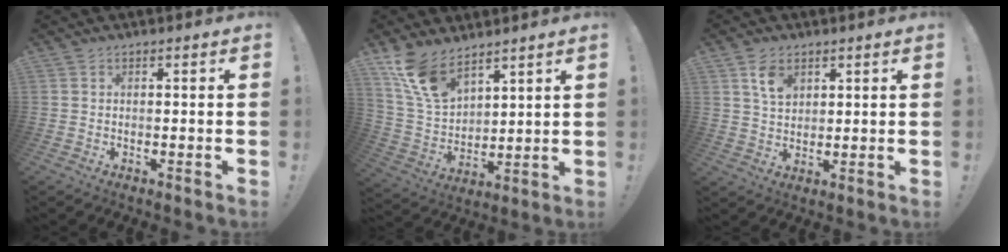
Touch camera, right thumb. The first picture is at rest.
{"total": 13.7, "force": [9.7, 7.0, 6.5], "torque": [-0.142, -0.052, 0.193]}
{"total": 6.7, "force": [3.5, 4.5, 3.4], "torque": [-0.054, -0.009, 0.066]}